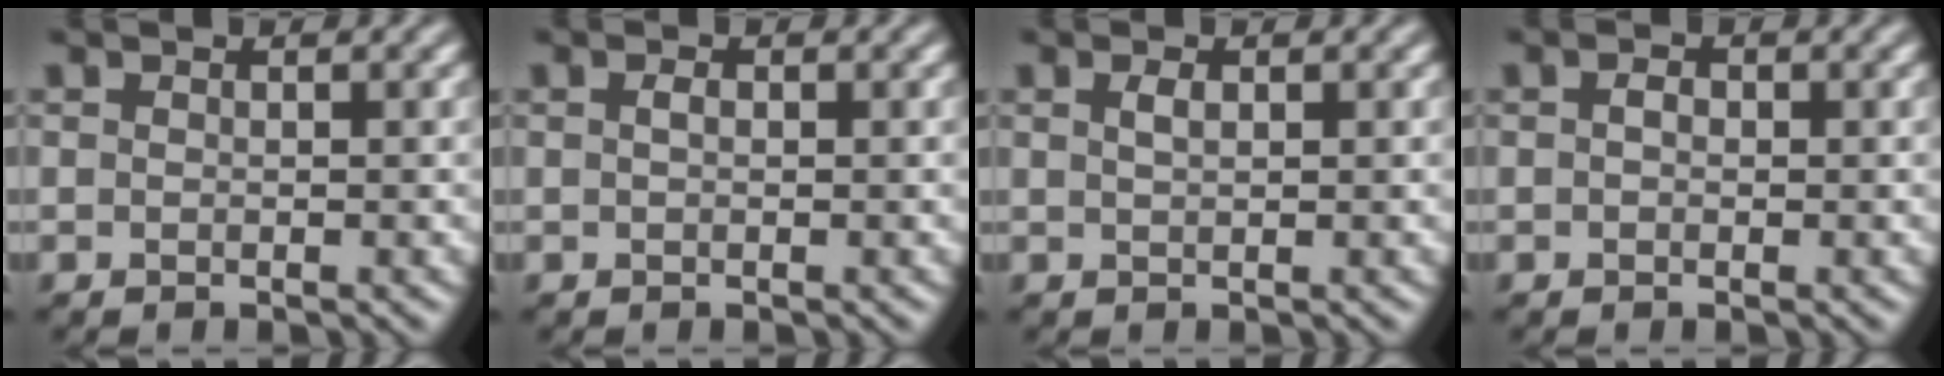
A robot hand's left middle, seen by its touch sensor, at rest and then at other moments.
{"total": 0.6, "force": [0.1, 0.3, 0.5], "torque": [-0.012, 0.001, 0.001]}
{"total": 0.9, "force": [0.4, 0.3, 0.7], "torque": [-0.016, 0.002, 0.009]}
{"total": 1.0, "force": [0.1, 0.7, 0.7], "torque": [-0.010, -0.002, -0.002]}